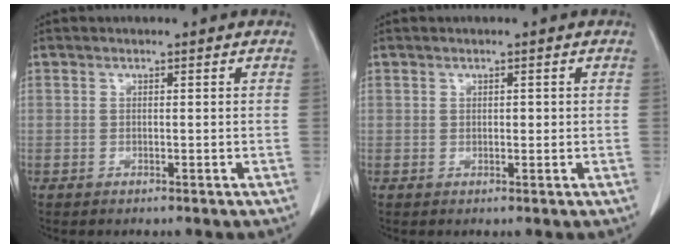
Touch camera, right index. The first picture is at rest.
{"total": 0.7, "force": [0.0, 0.5, 0.5], "torque": [-0.005, 0.001, -0.001]}